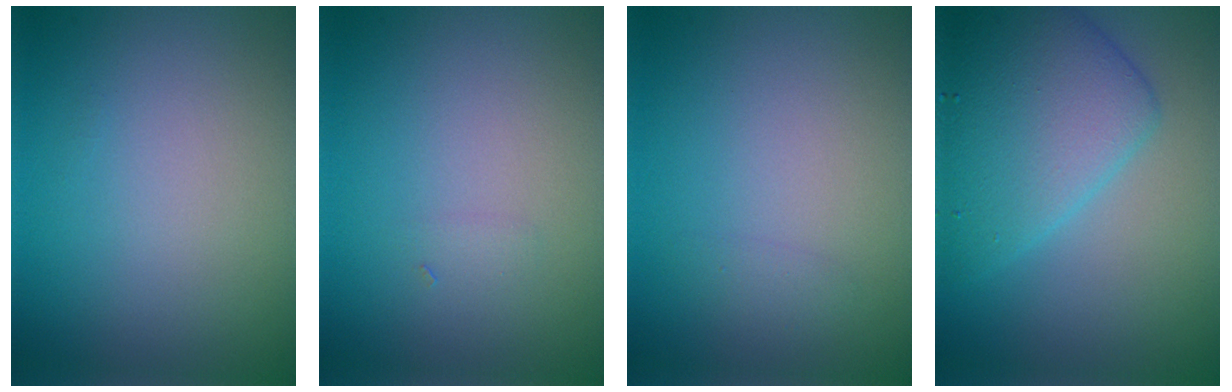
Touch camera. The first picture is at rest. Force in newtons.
{"total": 0.6, "press": 0.6, "slide": 0.0}
{"total": 0.7, "press": 0.7, "slide": 0.0}
{"total": 6.4, "press": 6.4, "slide": 0.1}